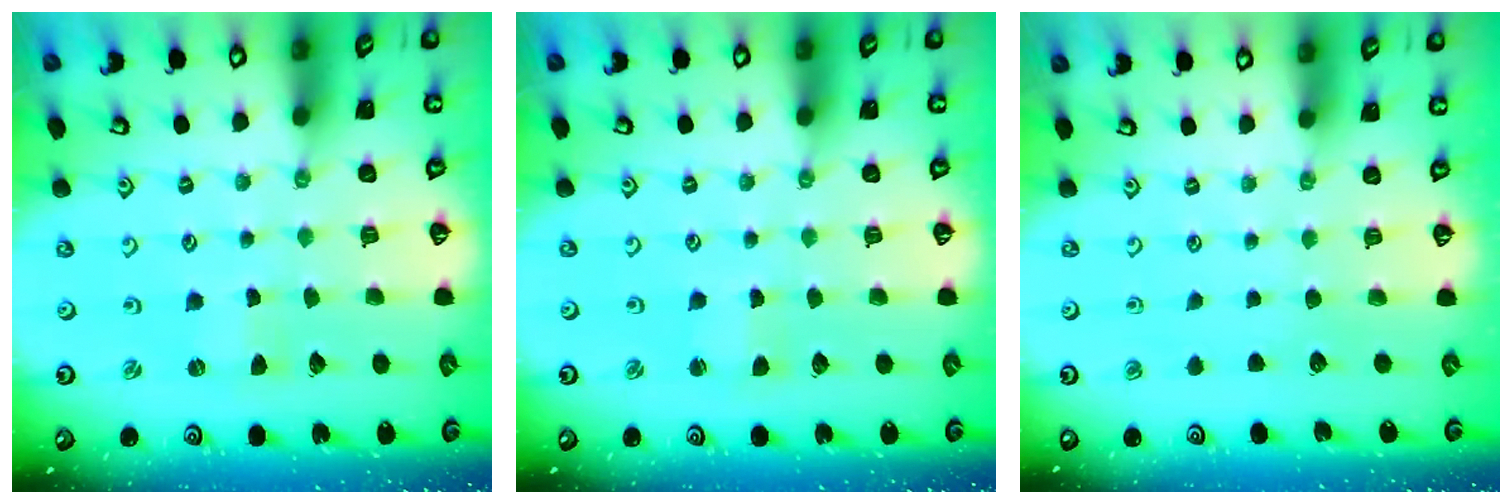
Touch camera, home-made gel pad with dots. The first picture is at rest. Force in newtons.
{"total": 2.2, "press": 2.2, "slide": 0.1}
{"total": 0.0}